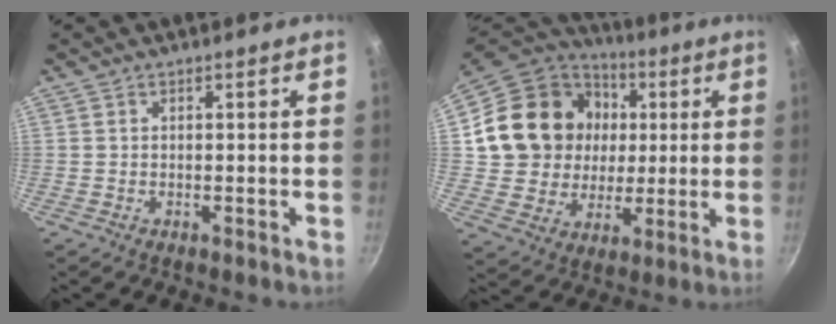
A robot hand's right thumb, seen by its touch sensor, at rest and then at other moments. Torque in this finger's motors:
{"motor_torque": [1.15, 2.23, 0.93, -0.69, 0.22]}